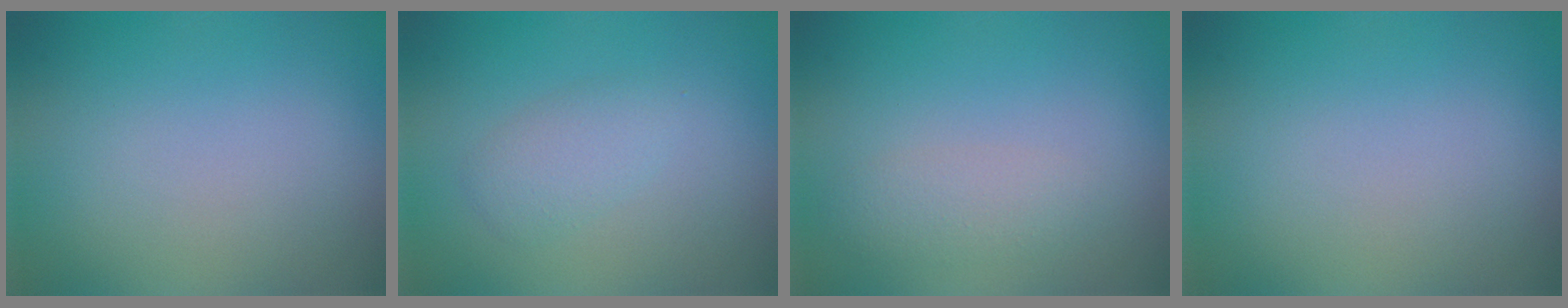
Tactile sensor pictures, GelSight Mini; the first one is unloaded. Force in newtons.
{"total": 2.0, "press": 2.0, "slide": 0.0}
{"total": 1.8, "press": 1.8, "slide": 0.0}
{"total": 0.0}